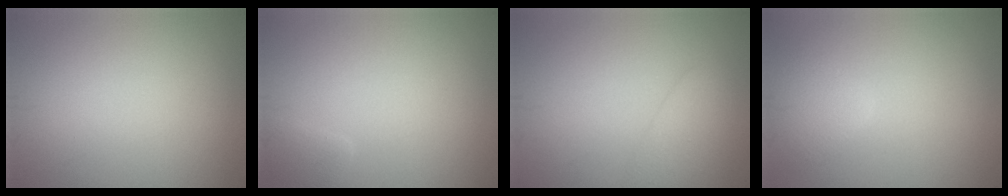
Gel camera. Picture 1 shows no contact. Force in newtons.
{"total": 1.0, "press": 1.0, "slide": 0.1}
{"total": 2.4, "press": 2.4, "slide": 0.1}
{"total": 2.3, "press": 2.3, "slide": 0.1}